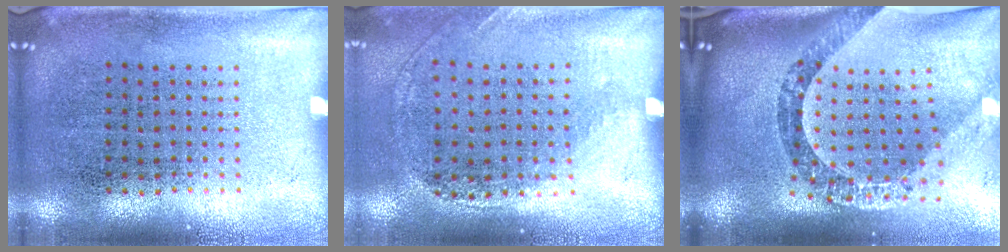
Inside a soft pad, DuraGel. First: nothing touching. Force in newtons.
{"total": 1.2, "press": 1.0, "slide": 0.8}
{"total": 2.8, "press": 2.1, "slide": 1.8}